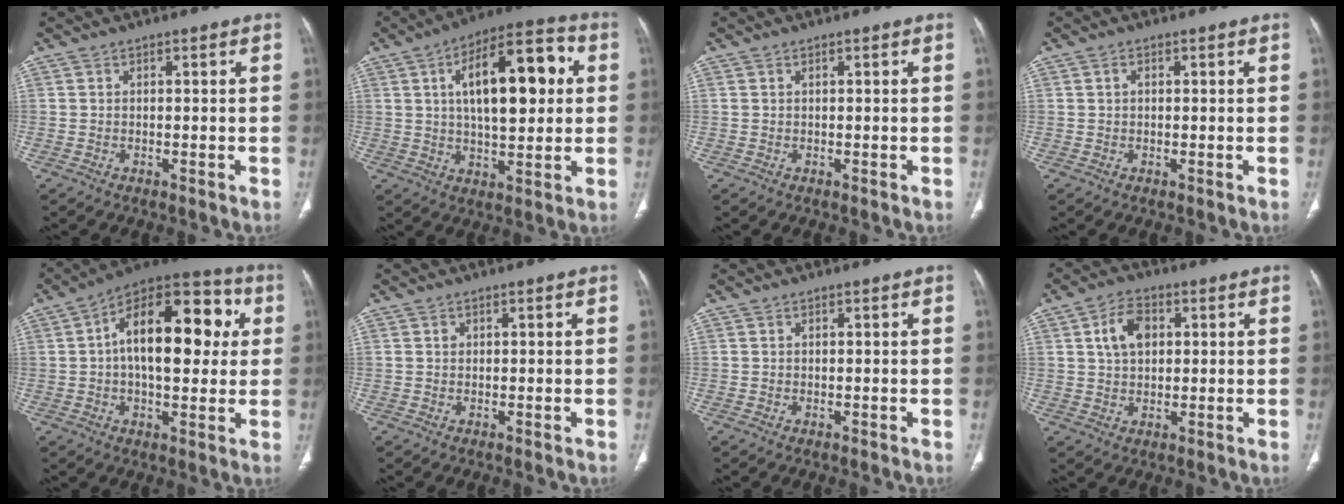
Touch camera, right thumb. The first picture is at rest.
{"total": 18.4, "force": [3.9, 8.2, 16.0], "torque": [-0.222, 0.018, 0.056]}
{"total": 0.0}
{"total": 0.9, "force": [0.2, 0.7, 0.5], "torque": [-0.008, 0.003, 0.003]}
{"total": 21.2, "force": [3.4, 11.3, 17.6], "torque": [-0.235, 0.032, 0.039]}
{"total": 0.7, "force": [0.3, 0.6, 0.3], "torque": [-0.002, 0.001, 0.006]}
{"total": 0.0}
{"total": 7.0, "force": [1.9, 4.7, 4.8], "torque": [-0.072, 0.004, 0.032]}